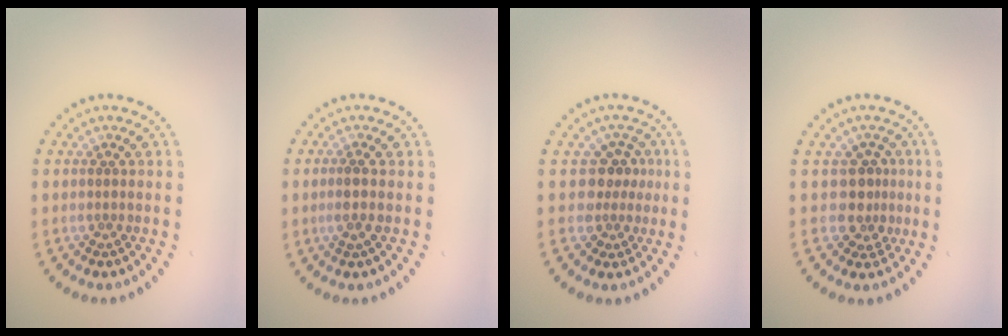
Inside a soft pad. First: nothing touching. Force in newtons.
{"total": 1.1, "press": 0.8, "slide": 0.8}
{"total": 2.7, "press": 2.0, "slide": 1.8}
{"total": 2.6, "press": 2.0, "slide": 1.6}